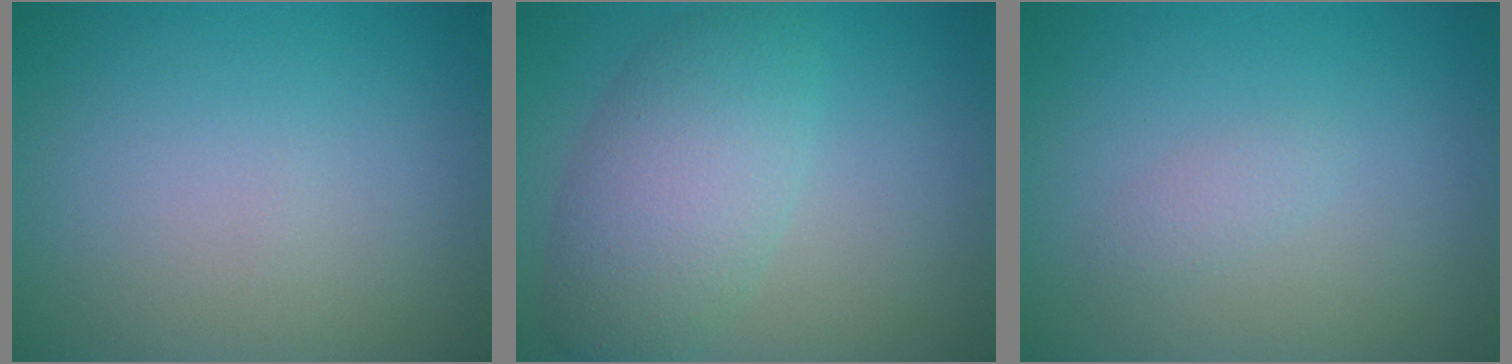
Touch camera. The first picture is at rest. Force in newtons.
{"total": 5.6, "press": 5.6, "slide": 0.2}
{"total": 1.1, "press": 1.1, "slide": 0.1}